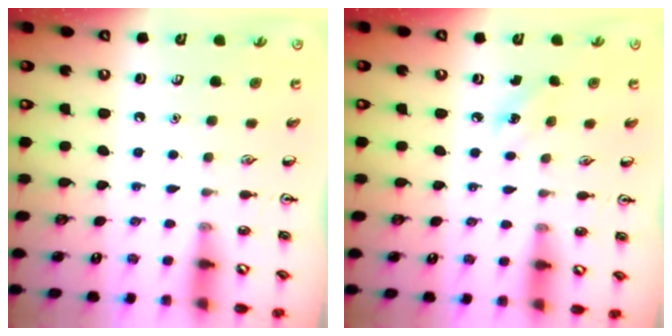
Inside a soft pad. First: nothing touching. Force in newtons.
{"total": 3.8, "press": 3.6, "slide": 1.2}